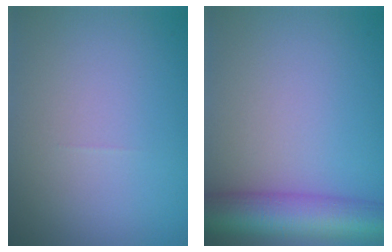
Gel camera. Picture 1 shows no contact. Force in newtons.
{"total": 7.8, "press": 7.8, "slide": 0.3}